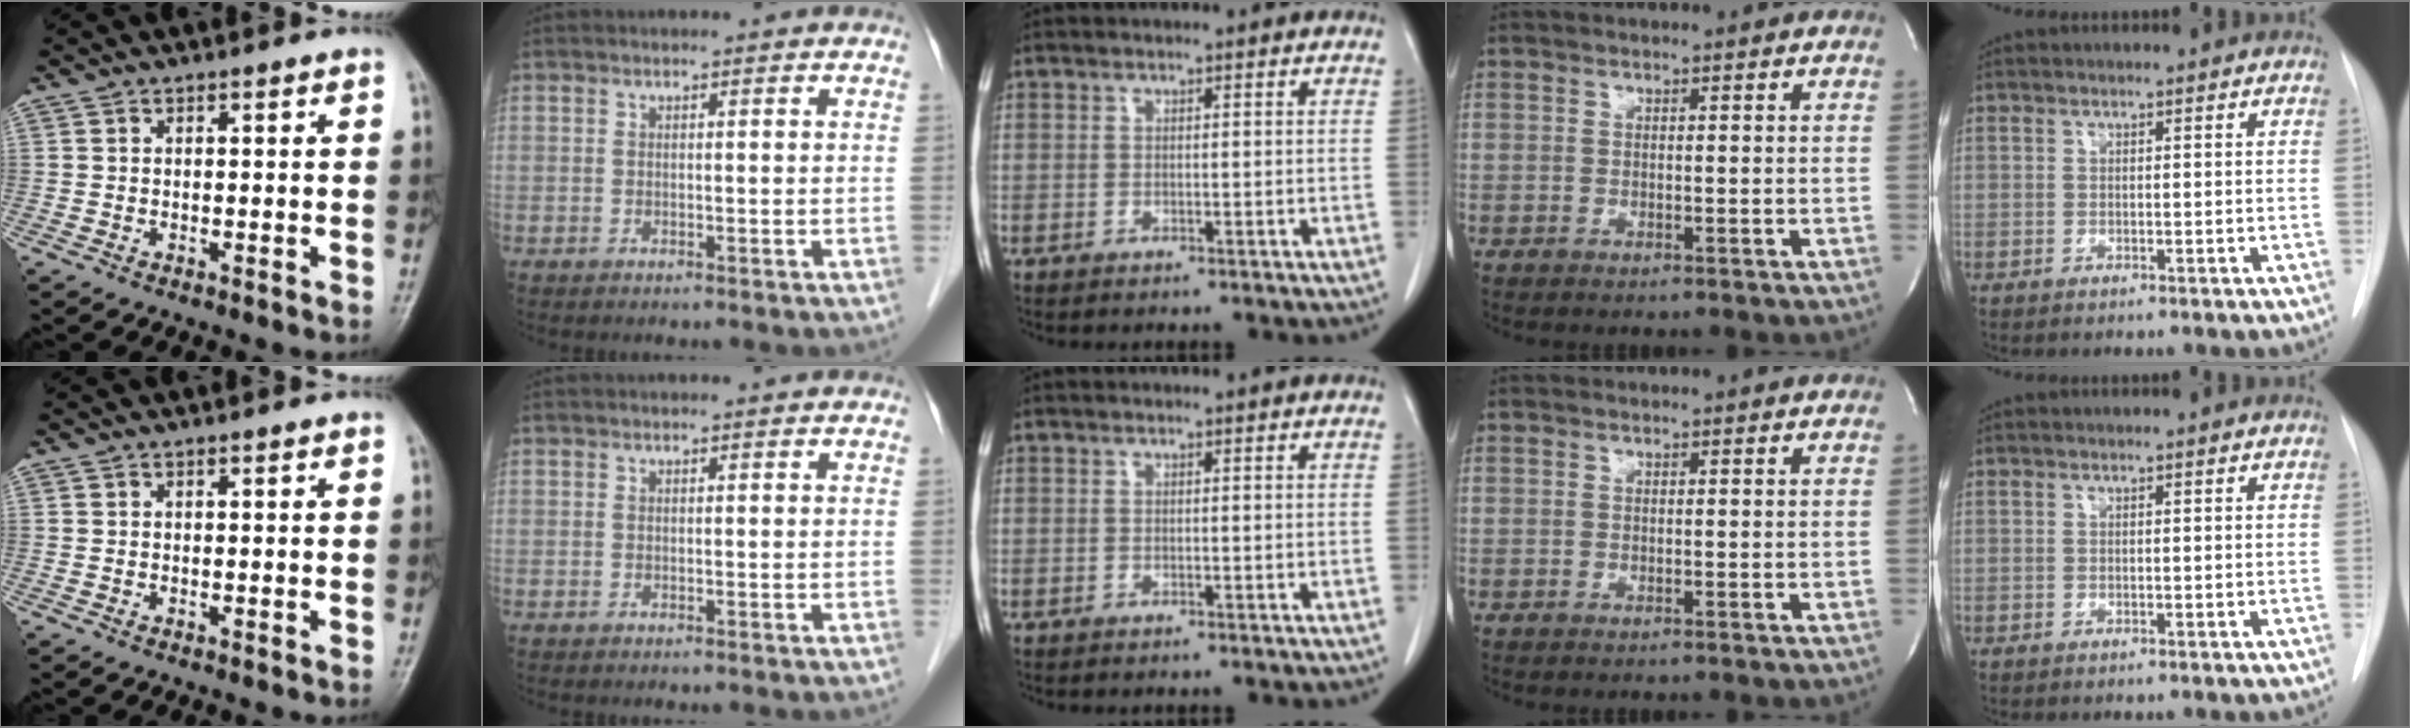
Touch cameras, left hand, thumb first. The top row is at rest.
{}